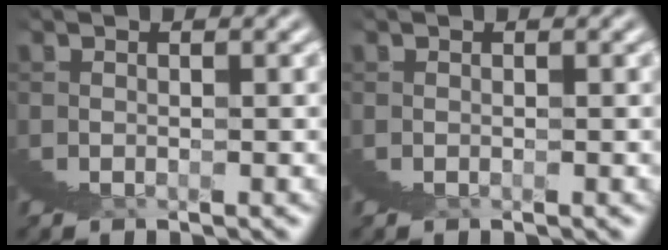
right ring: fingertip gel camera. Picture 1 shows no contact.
{"total": 0.0}